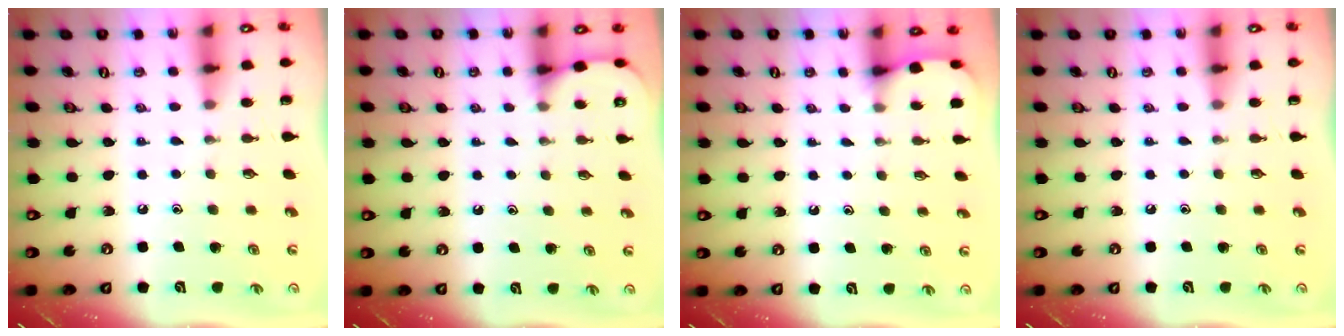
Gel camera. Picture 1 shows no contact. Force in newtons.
{"total": 3.5, "press": 3.5, "slide": 0.3}
{"total": 3.0, "press": 2.9, "slide": 0.3}
{"total": 0.0}